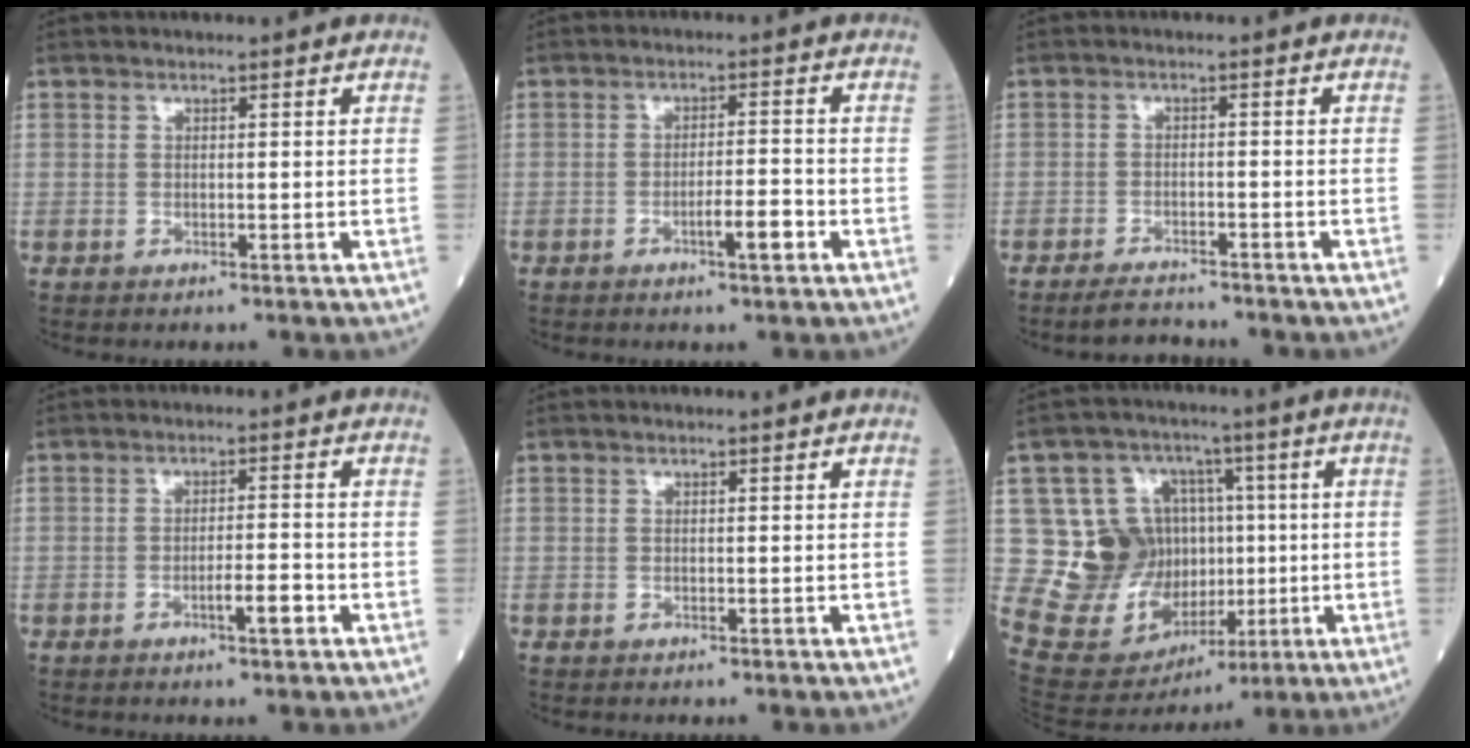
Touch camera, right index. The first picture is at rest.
{"total": 3.8, "force": [-1.8, 0.4, 3.4], "torque": [-0.050, 0.000, -0.029]}
{"total": 3.3, "force": [-3.3, 0.3, 0.6], "torque": [-0.017, -0.013, -0.057]}
{"total": 3.4, "force": [-1.6, 0.3, 3.0], "torque": [-0.043, 0.001, -0.025]}
{"total": 0.0}
{"total": 16.4, "force": [0.5, 13.1, 9.8], "torque": [-0.179, 0.051, 0.045]}